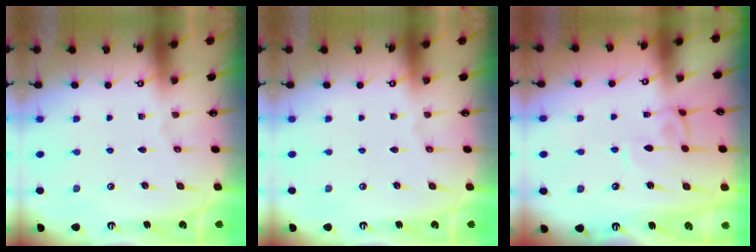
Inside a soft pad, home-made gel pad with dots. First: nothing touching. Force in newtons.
{"total": 0.0}
{"total": 1.0, "press": 1.0, "slide": 0.2}